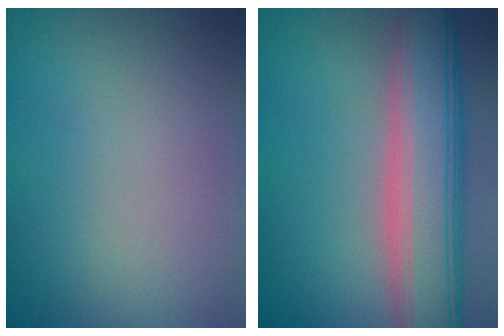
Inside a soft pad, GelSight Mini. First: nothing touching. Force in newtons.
{"total": 9.3, "press": 9.3, "slide": 0.9}